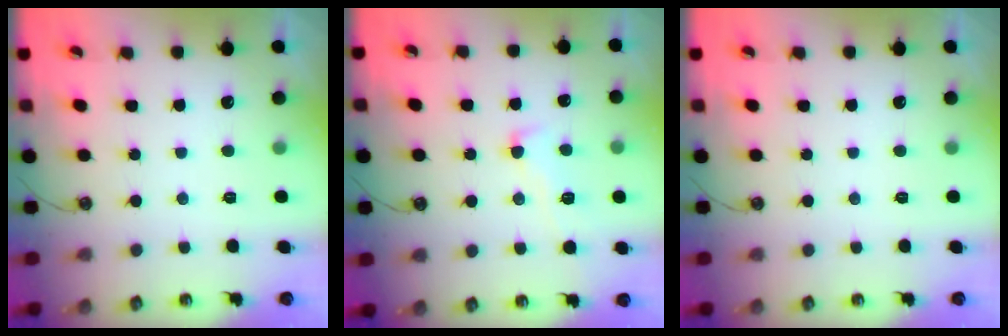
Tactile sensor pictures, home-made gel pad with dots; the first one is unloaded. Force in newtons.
{"total": 3.0, "press": 2.7, "slide": 1.3}
{"total": 0.0}